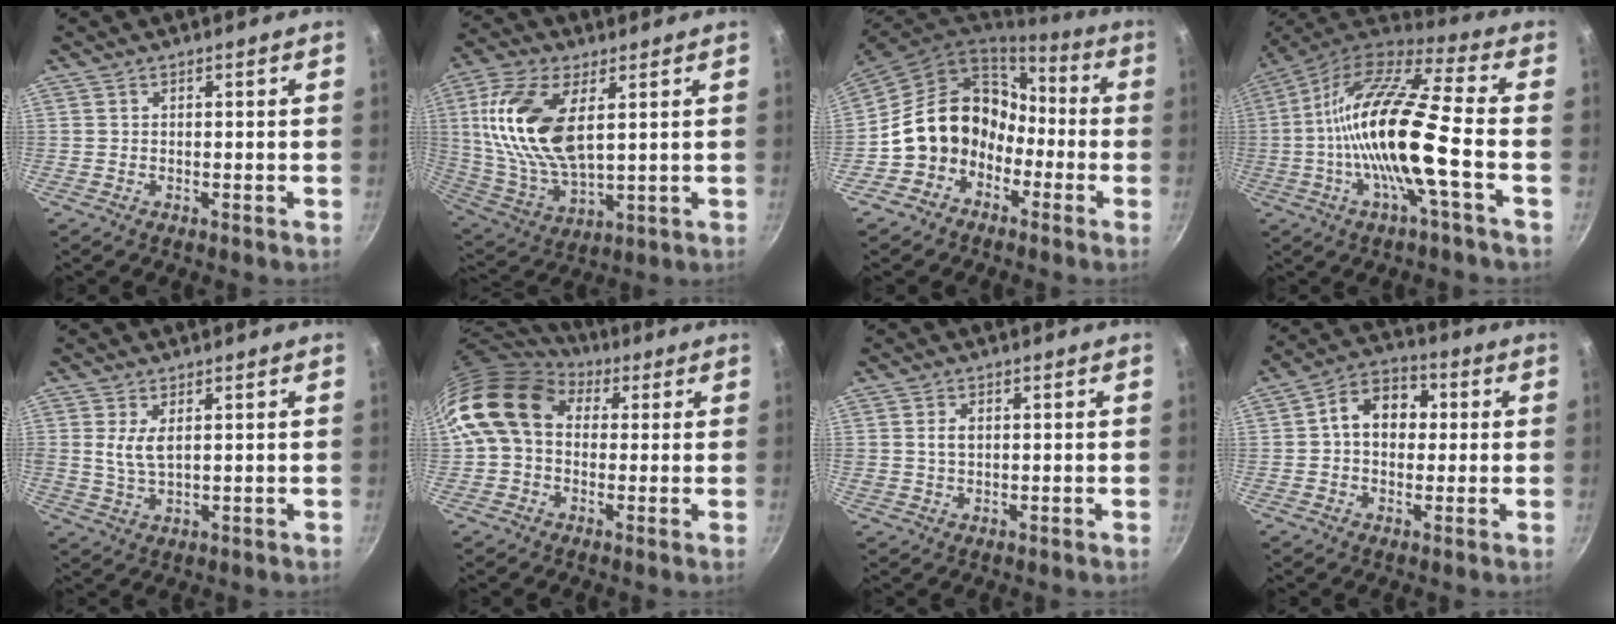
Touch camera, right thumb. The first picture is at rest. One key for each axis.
{"total": 18.2, "fx": 4.6, "fy": 9.2, "fz": 15.1, "tx": -0.296, "ty": -0.015, "tz": 0.095}
{"total": 15.4, "fx": -4.4, "fy": 12.8, "fz": 7.3, "tx": -0.091, "ty": 0.075, "tz": -0.076}
{"total": 20.0, "fx": -3.4, "fy": 3.8, "fz": 19.3, "tx": -0.355, "ty": 0.033, "tz": -0.082}
{"total": 4.6, "fx": 1.3, "fy": 2.2, "fz": 3.8, "tx": -0.073, "ty": -0.013, "tz": 0.030}
{"total": 13.9, "fx": 3.4, "fy": 10.5, "fz": 8.4, "tx": -0.128, "ty": 0.017, "tz": 0.041}
{"total": 2.6, "fx": 0.5, "fy": 1.7, "fz": 1.9, "tx": -0.026, "ty": 0.001, "tz": 0.011}
{"total": 10.0, "fx": 1.1, "fy": 7.5, "fz": 6.5, "tx": -0.061, "ty": 0.022, "tz": 0.000}